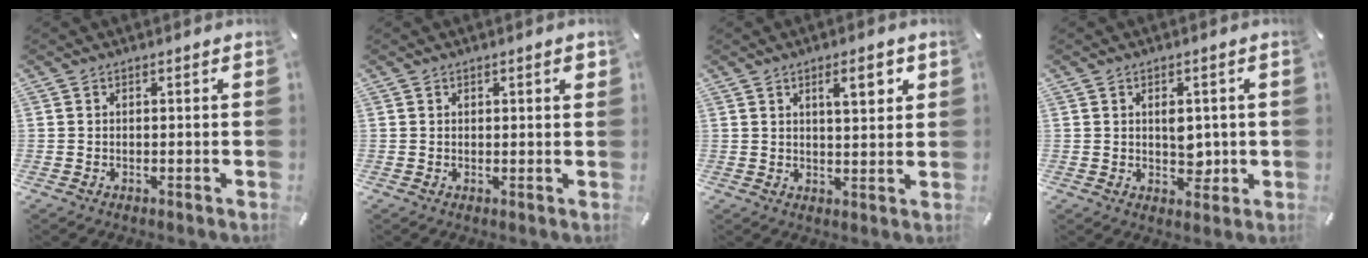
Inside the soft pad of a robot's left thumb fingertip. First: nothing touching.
{"total": 1.3, "force": [0.9, 0.4, 0.9], "torque": [-0.010, -0.003, 0.014]}
{"total": 6.4, "force": [3.1, 2.0, 5.2], "torque": [-0.077, -0.008, 0.045]}
{"total": 4.8, "force": [0.3, 3.5, 3.2], "torque": [-0.021, -0.010, -0.001]}